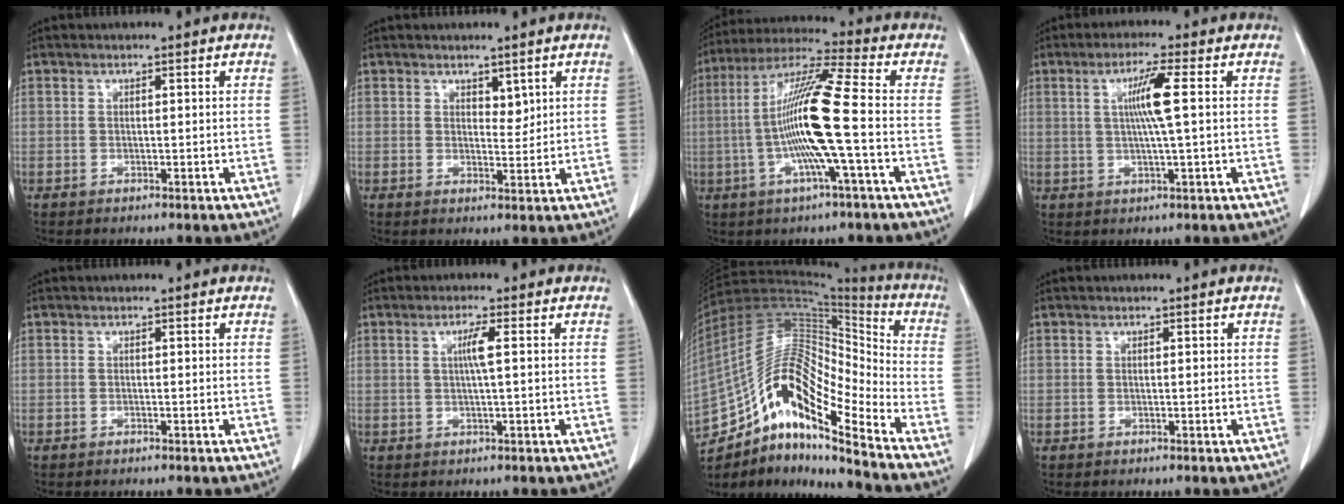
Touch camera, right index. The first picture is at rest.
{"total": 2.1, "force": [1.3, 1.1, 1.2], "torque": [-0.017, -0.007, 0.024]}
{"total": 14.0, "force": [-1.9, -0.7, 13.9], "torque": [-0.267, 0.005, -0.045]}
{"total": 5.8, "force": [1.0, -0.7, 5.6], "torque": [-0.107, -0.001, 0.019]}
{"total": 0.0}
{"total": 2.8, "force": [0.5, -0.3, 2.7], "torque": [-0.055, -0.001, 0.006]}
{"total": 19.6, "force": [-12.7, 4.4, 14.2], "torque": [-0.282, 0.034, -0.224]}
{"total": 0.0}